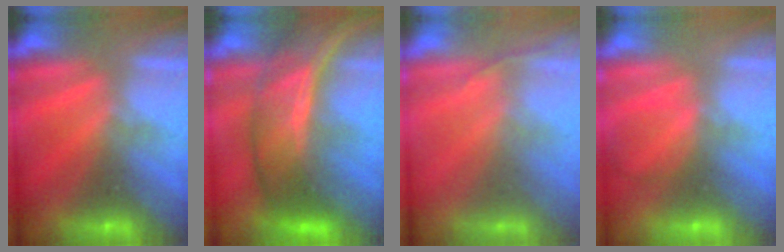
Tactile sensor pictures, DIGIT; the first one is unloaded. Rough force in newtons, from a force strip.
{"total": 7.5}
{"total": 1.4}
{"total": 2.1}